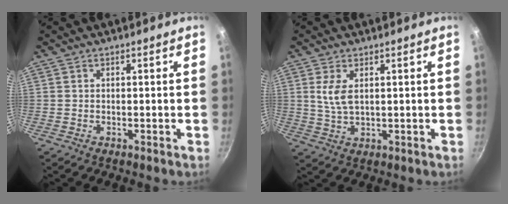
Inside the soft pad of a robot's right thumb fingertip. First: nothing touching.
{"total": 4.3, "force": [1.1, 2.1, 3.5], "torque": [-0.070, -0.007, 0.024]}